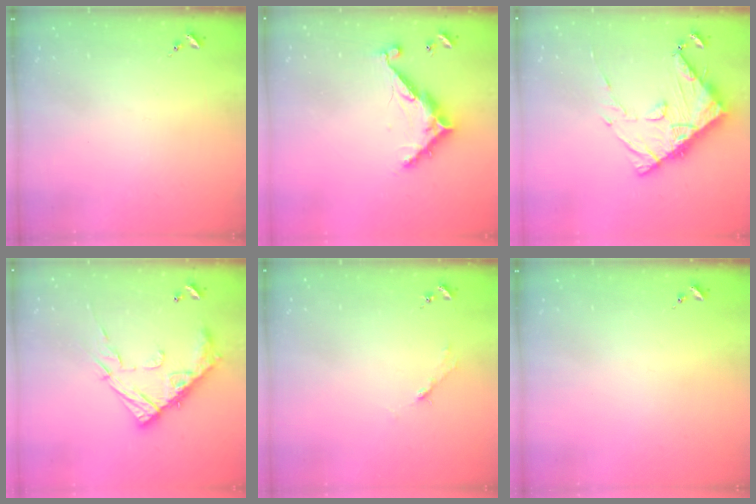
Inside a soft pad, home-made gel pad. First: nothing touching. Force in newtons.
{"total": 10.2, "press": 10.2, "slide": 0.8}
{"total": 14.1, "press": 14.0, "slide": 1.6}
{"total": 17.4, "press": 17.3, "slide": 1.3}
{"total": 2.7, "press": 2.7, "slide": 0.4}
{"total": 0.0}